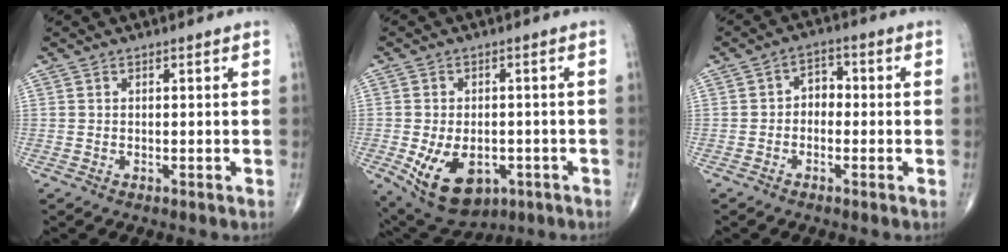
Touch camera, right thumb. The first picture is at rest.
{"total": 12.6, "force": [-4.2, 7.9, 8.8], "torque": [-0.137, 0.004, -0.048]}
{"total": 3.8, "force": [-0.7, 2.9, 2.4], "torque": [-0.015, 0.019, -0.025]}